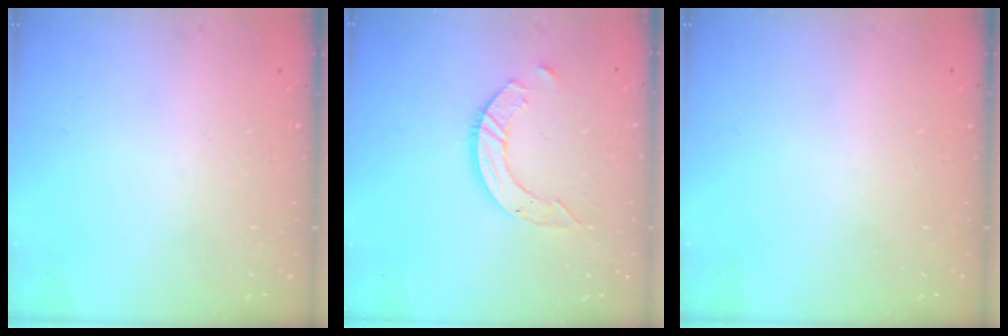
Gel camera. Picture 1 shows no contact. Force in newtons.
{"total": 7.9, "press": 7.8, "slide": 0.7}
{"total": 0.0}